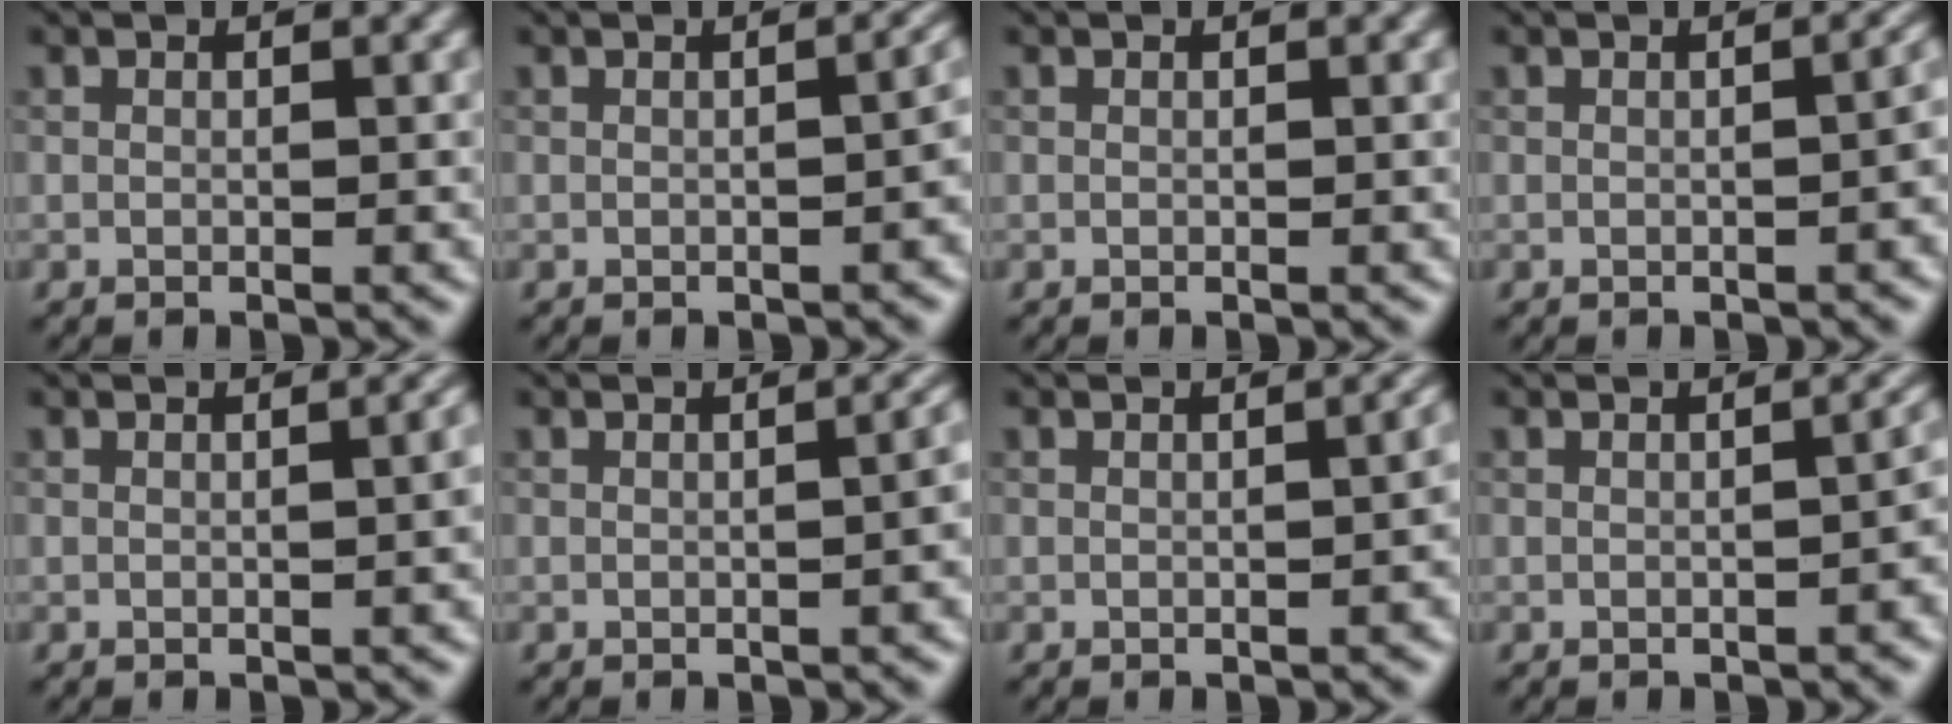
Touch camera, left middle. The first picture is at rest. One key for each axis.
{"total": 2.6, "fx": -0.7, "fy": 1.1, "fz": 2.3, "tx": -0.023, "ty": 0.005, "tz": -0.007}
{"total": 0.0}
{"total": 2.6, "fx": -0.6, "fy": 1.1, "fz": 2.3, "tx": -0.021, "ty": 0.007, "tz": -0.007}
{"total": 2.2, "fx": 0.0, "fy": 0.9, "fz": 2.0, "tx": -0.013, "ty": 0.007, "tz": 0.001}
{"total": 3.2, "fx": -0.4, "fy": 1.6, "fz": 2.8, "tx": -0.014, "ty": 0.006, "tz": 0.001}
{"total": 1.8, "fx": -0.4, "fy": 0.7, "fz": 1.6, "tx": -0.016, "ty": 0.003, "tz": -0.005}
{"total": 2.4, "fx": -0.8, "fy": 0.9, "fz": 2.1, "tx": -0.025, "ty": 0.003, "tz": -0.010}